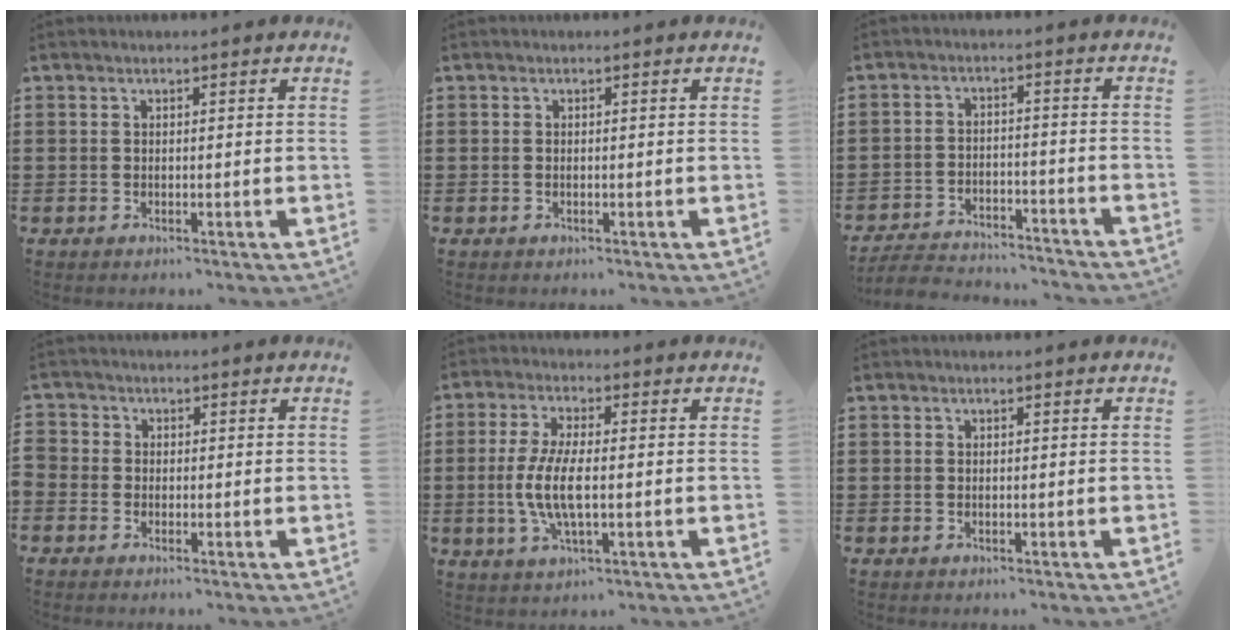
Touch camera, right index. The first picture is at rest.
{"total": 0.0}
{"total": 4.7, "force": [-4.6, 0.5, 0.6], "torque": [-0.018, 0.002, -0.096]}
{"total": 1.1, "force": [-0.8, 0.8, 0.1], "torque": [-0.005, 0.003, -0.017]}
{"total": 7.6, "force": [-1.2, 2.5, 7.1], "torque": [-0.164, -0.010, -0.032]}
{"total": 0.0}